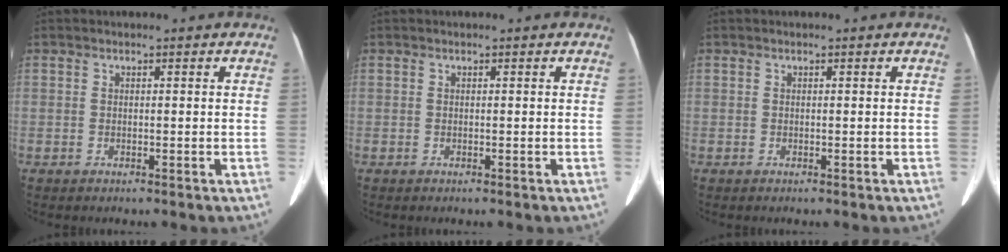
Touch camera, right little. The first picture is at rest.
{"total": 0.0}
{"total": 0.0}